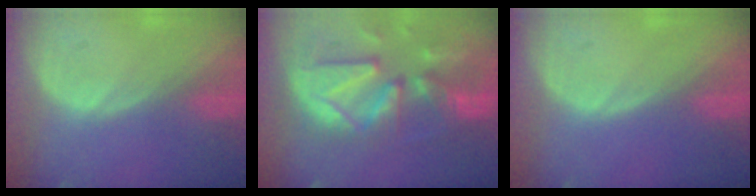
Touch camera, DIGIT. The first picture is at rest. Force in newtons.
{"total": 13.3, "press": 11.4, "slide": 6.7}
{"total": 0.0}